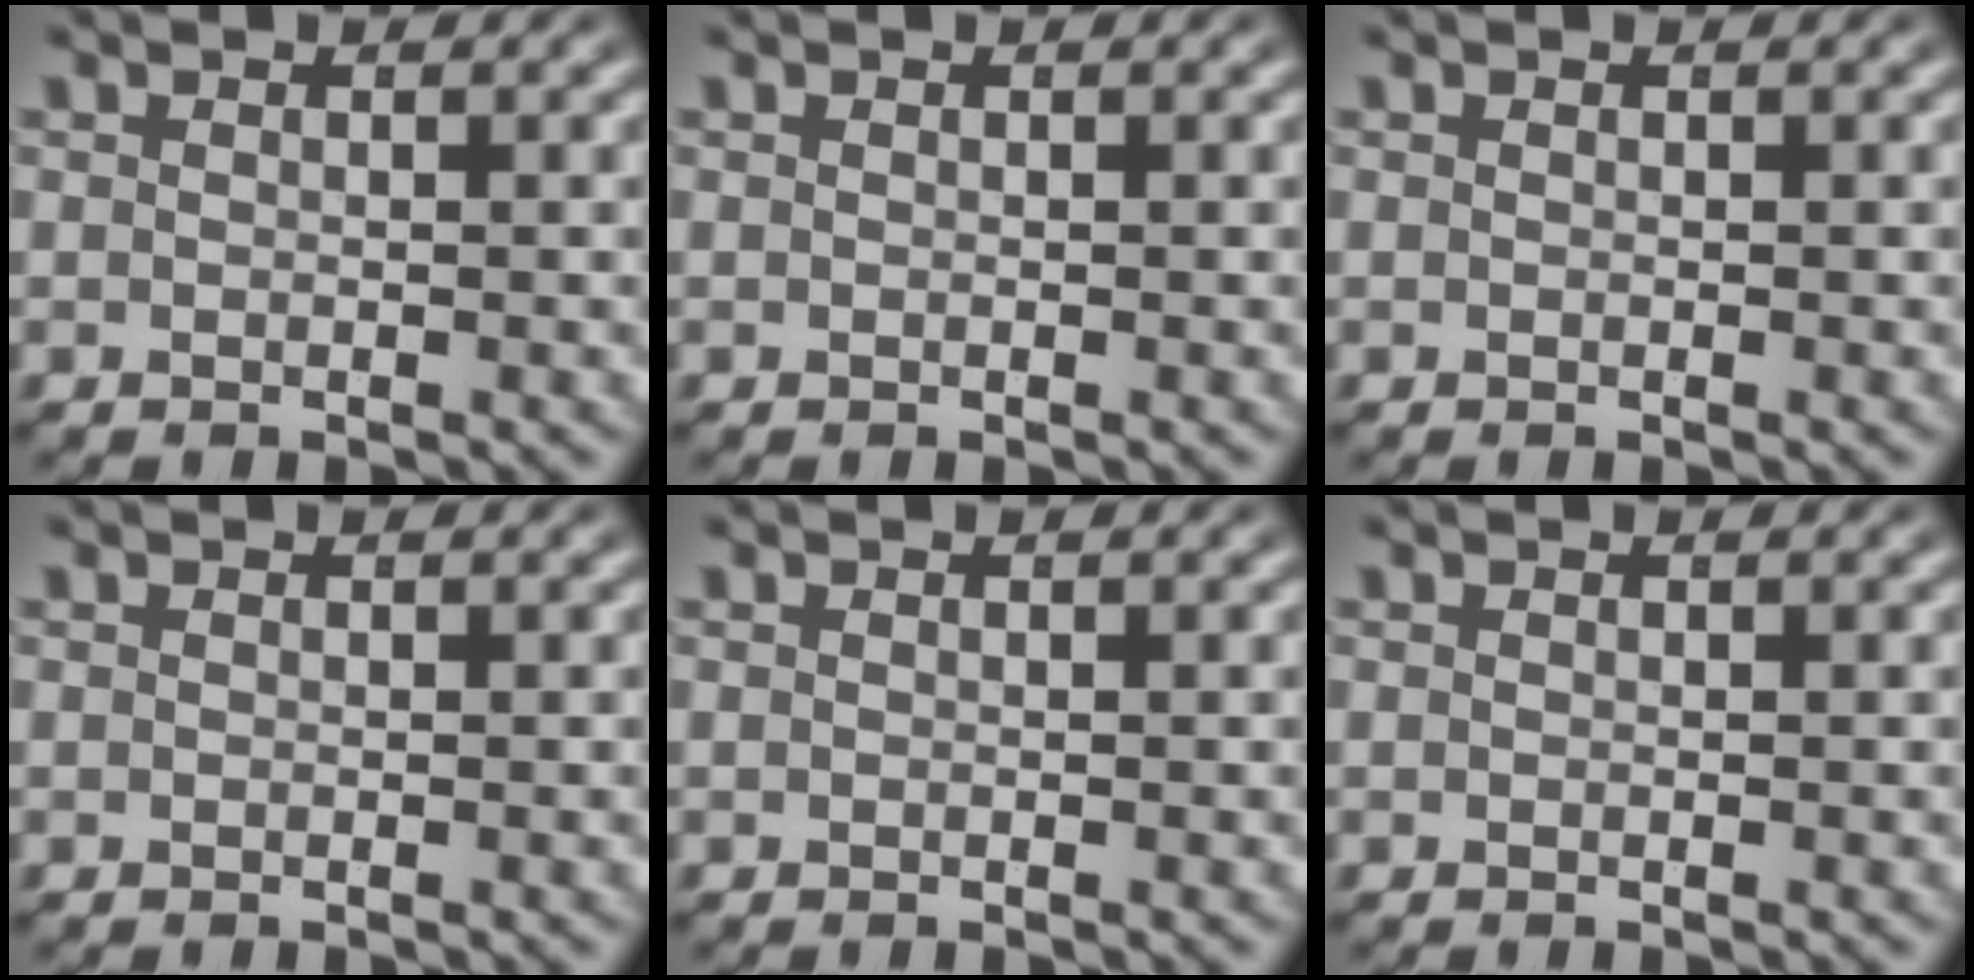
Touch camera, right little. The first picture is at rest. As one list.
[{"total": 0.0}, {"total": 0.0}, {"total": 0.0}, {"total": 0.0}, {"total": 0.0}]